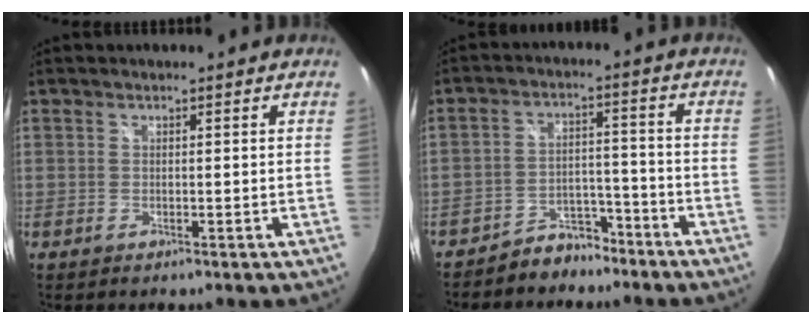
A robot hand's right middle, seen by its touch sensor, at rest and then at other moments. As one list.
[{"total": 6.8, "force": [-5.9, 3.2, 1.1], "torque": [-0.025, 0.025, -0.084]}]